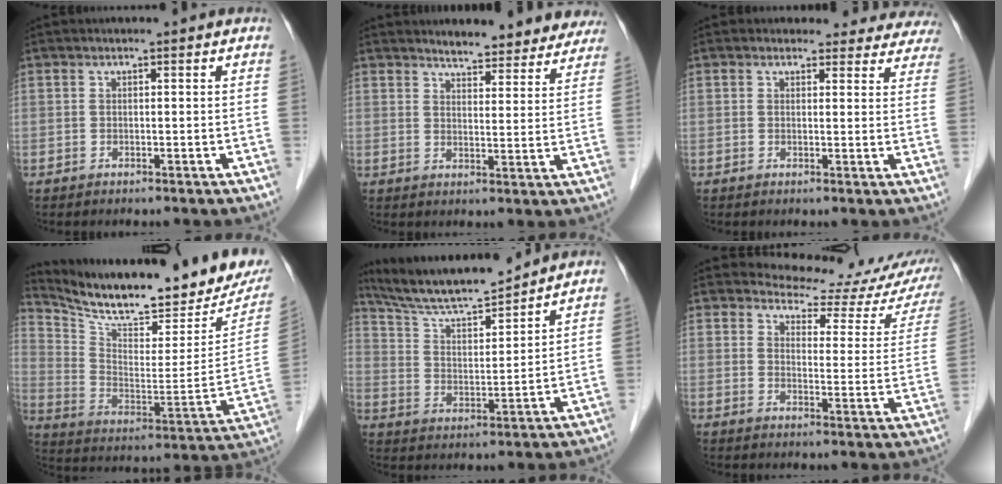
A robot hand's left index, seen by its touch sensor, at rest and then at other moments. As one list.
[{"total": 13.4, "force": [12.6, 3.1, 3.6], "torque": [-0.014, -0.017, 0.137]}, {"total": 10.9, "force": [10.2, 3.9, 0.3], "torque": [0.053, -0.015, 0.073]}, {"total": 23.3, "force": [20.7, 4.5, 9.7], "torque": [-0.168, -0.047, 0.307]}, {"total": 12.9, "force": [12.0, 0.5, 4.7], "torque": [-0.094, 0.007, 0.217]}, {"total": 13.2, "force": [12.8, 2.6, 2.1], "torque": [-0.001, -0.051, 0.133]}]